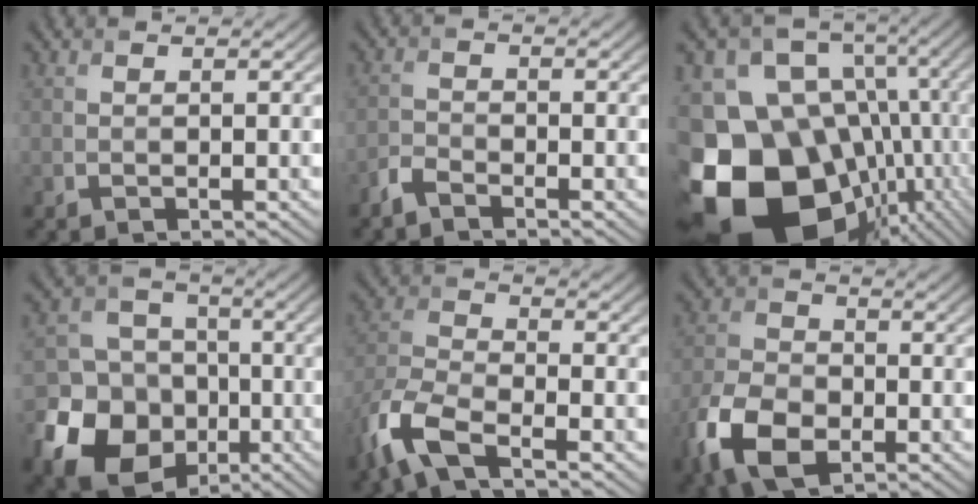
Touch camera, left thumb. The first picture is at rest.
{"total": 2.3, "force": [-2.0, 0.7, 0.9], "torque": [-0.022, -0.001, -0.051]}
{"total": 20.9, "force": [-7.0, 15.4, 12.2], "torque": [-0.263, -0.014, -0.083]}
{"total": 15.9, "force": [-5.6, 13.3, 6.7], "torque": [-0.180, -0.050, -0.116]}
{"total": 8.5, "force": [-5.3, 2.9, 6.0], "torque": [-0.144, -0.011, -0.126]}
{"total": 9.6, "force": [-4.4, 5.8, 6.3], "torque": [-0.154, -0.015, -0.093]}